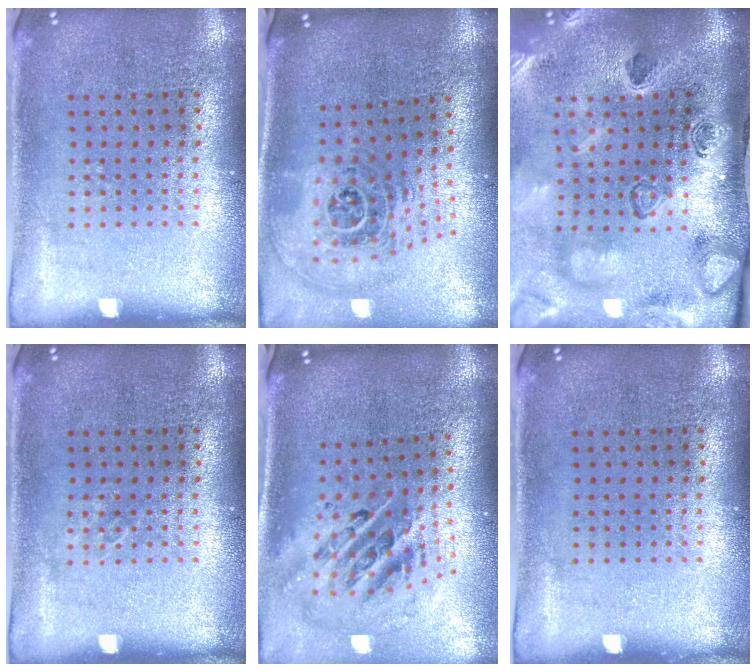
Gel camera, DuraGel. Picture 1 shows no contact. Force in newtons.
{"total": 2.0, "press": 1.5, "slide": 1.4}
{"total": 4.5, "press": 3.2, "slide": 3.1}
{"total": 0.6, "press": 0.6, "slide": 0.1}
{"total": 2.8, "press": 1.9, "slide": 2.1}
{"total": 0.0}